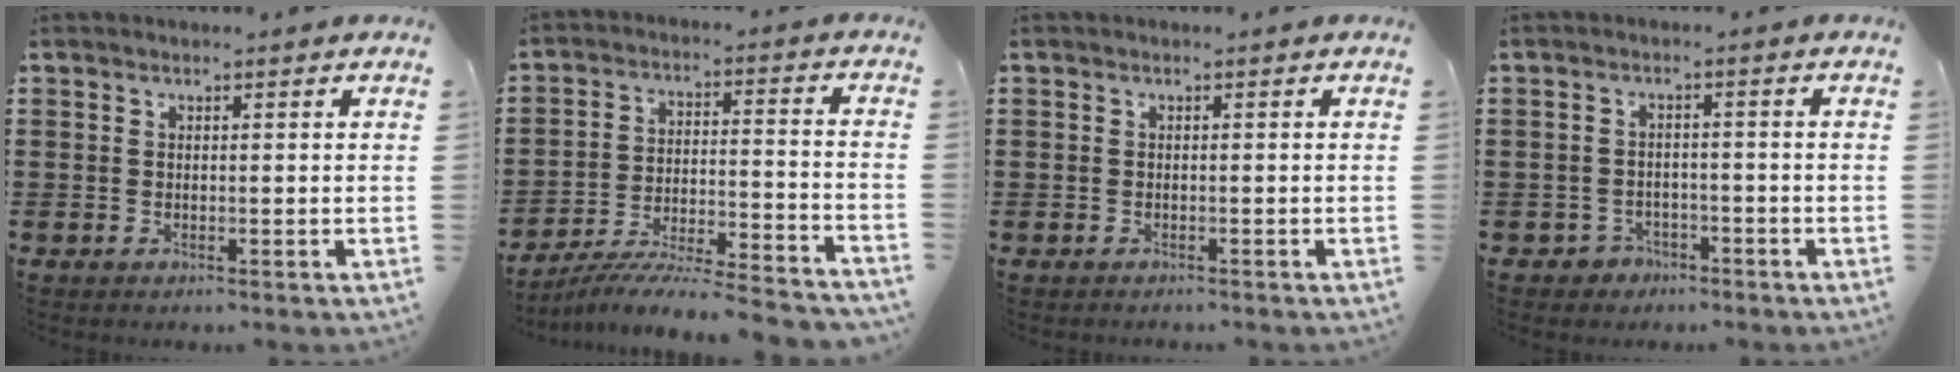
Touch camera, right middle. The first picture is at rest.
{"total": 7.5, "force": [-7.1, -0.3, 2.2], "torque": [-0.037, -0.005, -0.140]}
{"total": 0.7, "force": [-0.6, 0.3, -0.1], "torque": [0.001, 0.002, -0.013]}
{"total": 2.2, "force": [-1.9, 1.0, 0.1], "torque": [-0.012, -0.002, -0.043]}